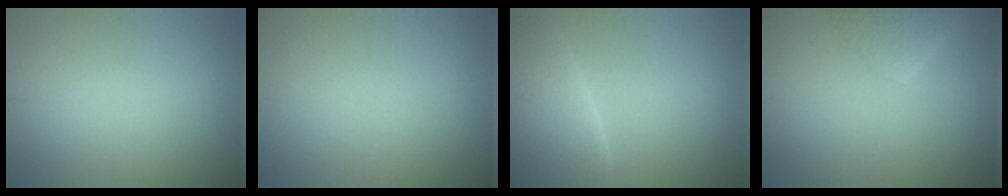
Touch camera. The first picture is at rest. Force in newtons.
{"total": 0.0}
{"total": 5.7, "press": 5.7, "slide": 0.0}
{"total": 2.7, "press": 2.7, "slide": 0.2}